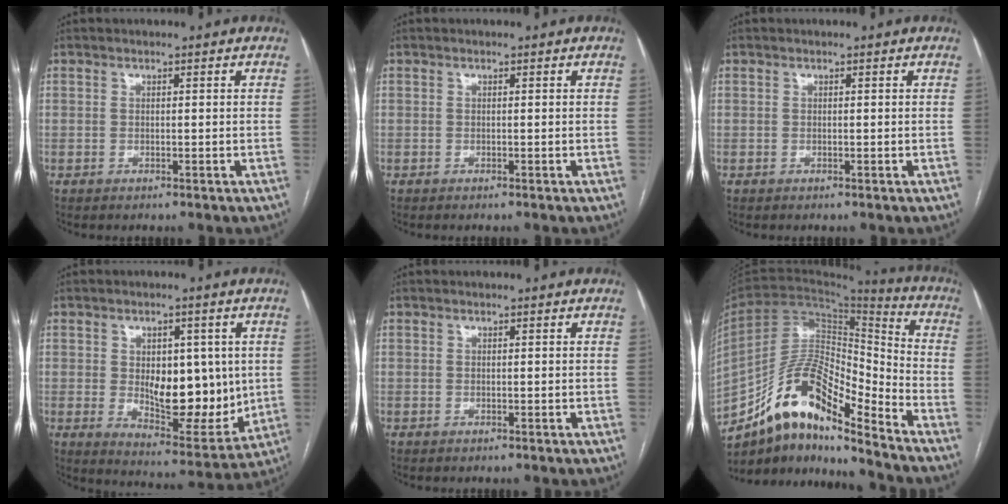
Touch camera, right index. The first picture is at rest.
{"total": 0.0}
{"total": 0.0}
{"total": 13.5, "force": [0.4, 6.6, 11.7], "torque": [-0.163, -0.008, 0.024]}
{"total": 0.0}
{"total": 16.0, "force": [-11.6, 4.1, 10.3], "torque": [-0.184, 0.042, -0.206]}